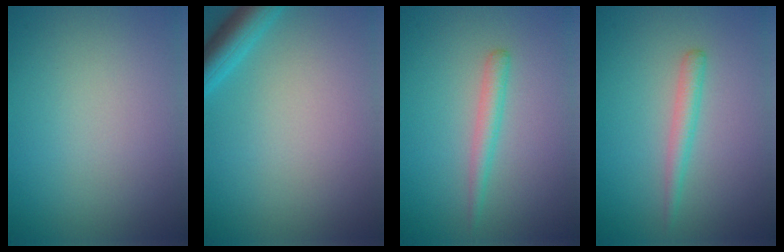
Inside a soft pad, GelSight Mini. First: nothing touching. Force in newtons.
{"total": 3.3, "press": 3.3, "slide": 0.2}
{"total": 1.7, "press": 1.7, "slide": 0.1}
{"total": 1.7, "press": 1.7, "slide": 0.1}